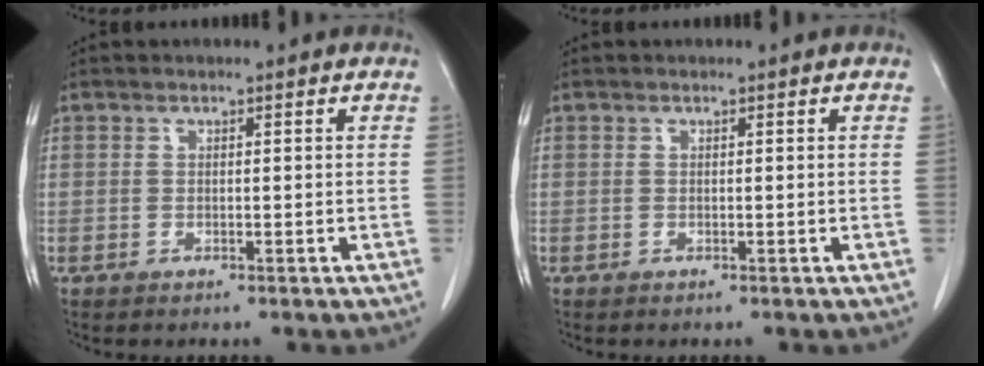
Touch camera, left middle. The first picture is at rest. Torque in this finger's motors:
{"motor_torque": [0.00, 0.00, 0.00, 0.00]}